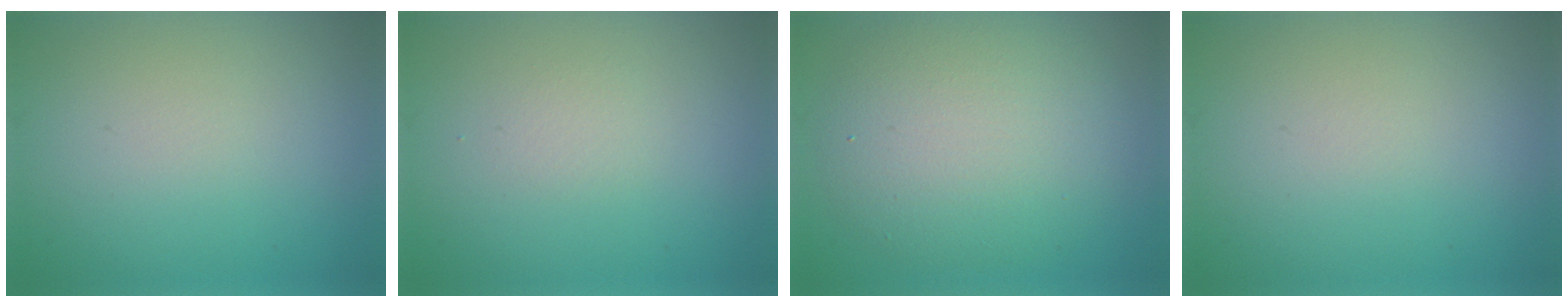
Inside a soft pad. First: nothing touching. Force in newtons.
{"total": 0.7, "press": 0.7, "slide": 0.0}
{"total": 7.2, "press": 7.2, "slide": 0.3}
{"total": 0.0}